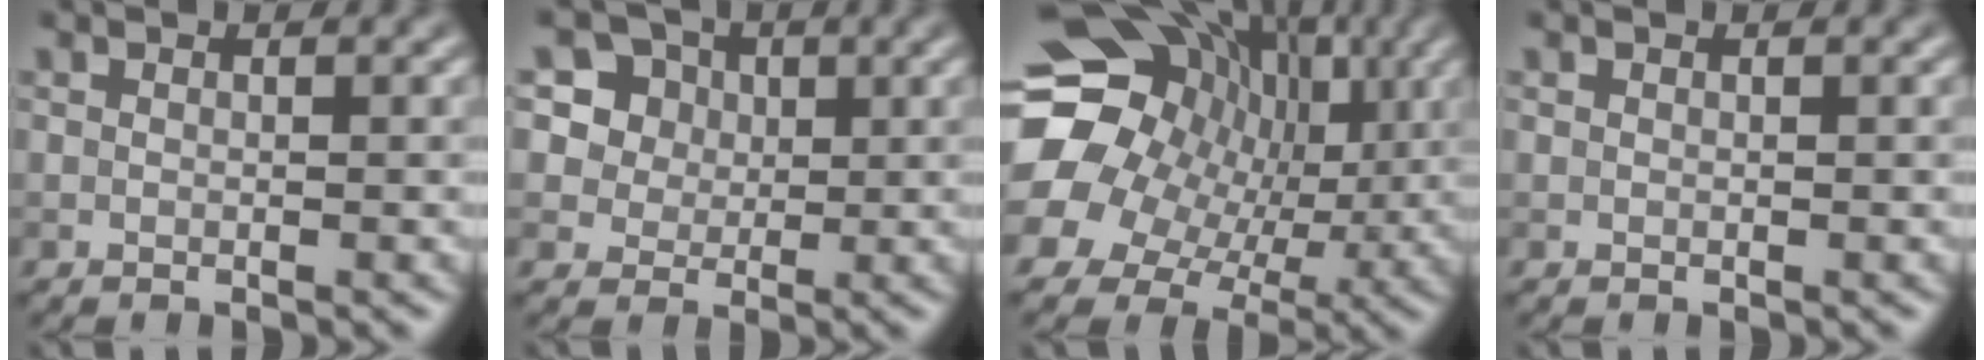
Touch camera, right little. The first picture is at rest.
{"total": 8.7, "force": [4.0, 7.1, 3.1], "torque": [-0.082, 0.019, 0.063]}
{"total": 18.7, "force": [3.0, 16.2, 8.8], "torque": [-0.190, 0.036, 0.032]}
{"total": 0.0}